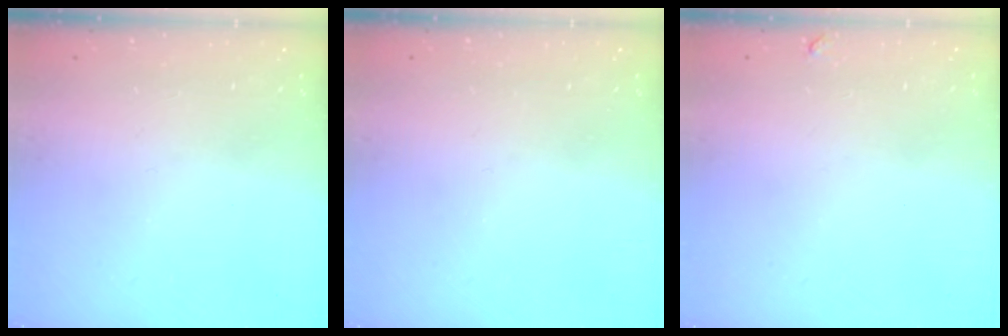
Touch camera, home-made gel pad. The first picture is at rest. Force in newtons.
{"total": 0.0}
{"total": 0.0}